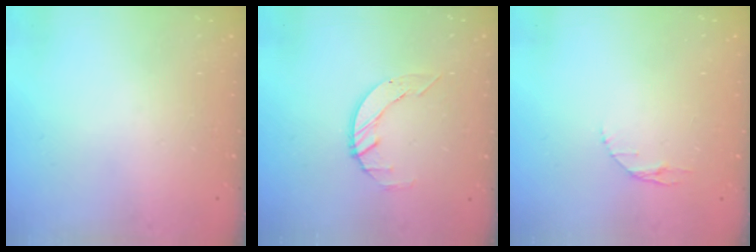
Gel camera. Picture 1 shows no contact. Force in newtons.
{"total": 3.4, "press": 3.4, "slide": 0.4}
{"total": 2.9, "press": 2.9, "slide": 0.4}